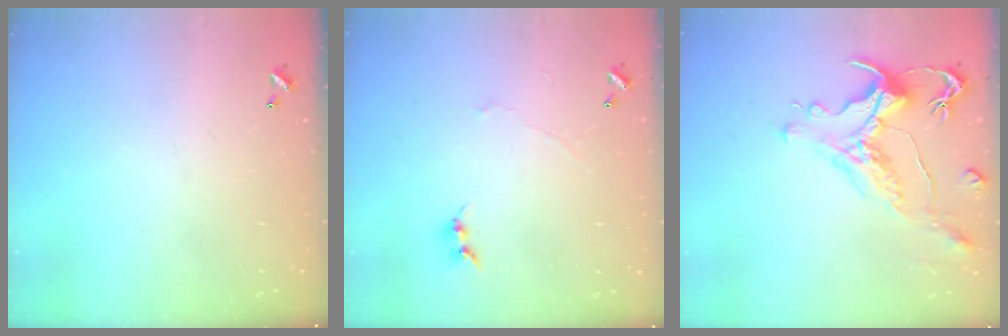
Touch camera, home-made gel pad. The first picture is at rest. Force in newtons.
{"total": 1.5, "press": 1.4, "slide": 0.5}
{"total": 1.4, "press": 0.2, "slide": 1.4}